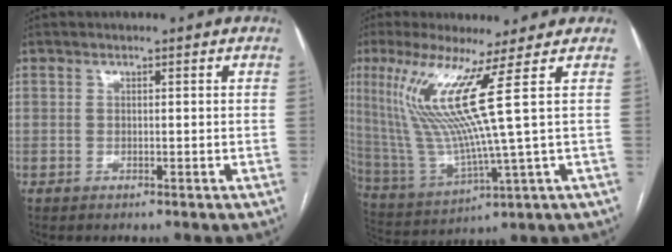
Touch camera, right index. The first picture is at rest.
{"total": 12.3, "force": [4.6, -2.0, 11.2], "torque": [-0.246, -0.011, 0.098]}